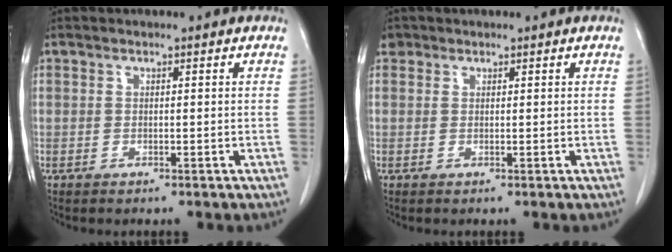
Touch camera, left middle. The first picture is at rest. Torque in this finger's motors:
{"motor_torque": [-0.05, 0.08, -0.05, 0.00]}